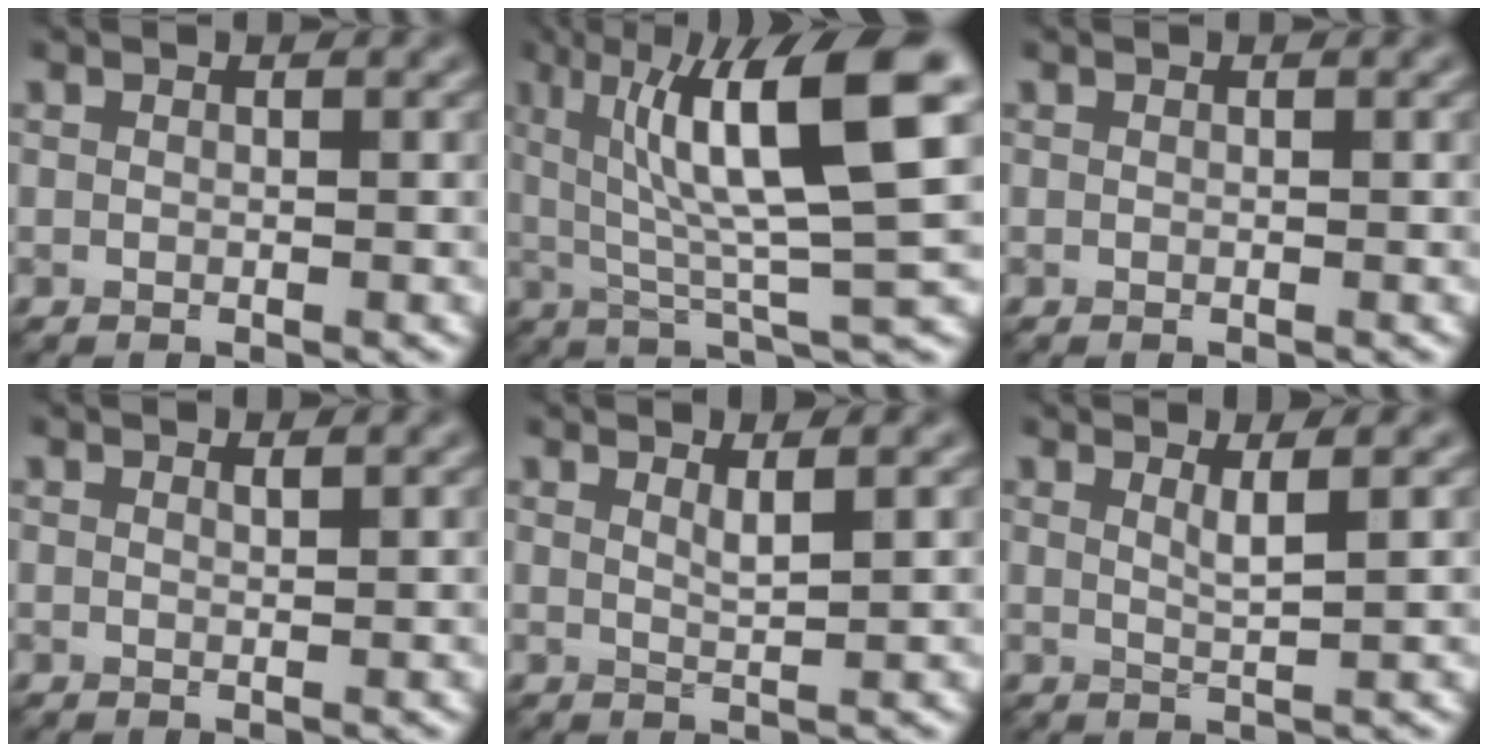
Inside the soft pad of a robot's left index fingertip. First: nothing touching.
{"total": 11.6, "force": [3.4, 2.5, 10.9], "torque": [-0.158, 0.007, 0.058]}
{"total": 0.0}
{"total": 0.5, "force": [0.5, 0.0, 0.2], "torque": [-0.002, -0.002, 0.009]}
{"total": 1.7, "force": [0.9, 0.4, 1.3], "torque": [-0.012, 0.000, 0.010]}
{"total": 2.0, "force": [0.9, 0.5, 1.7], "torque": [-0.020, -0.001, 0.010]}